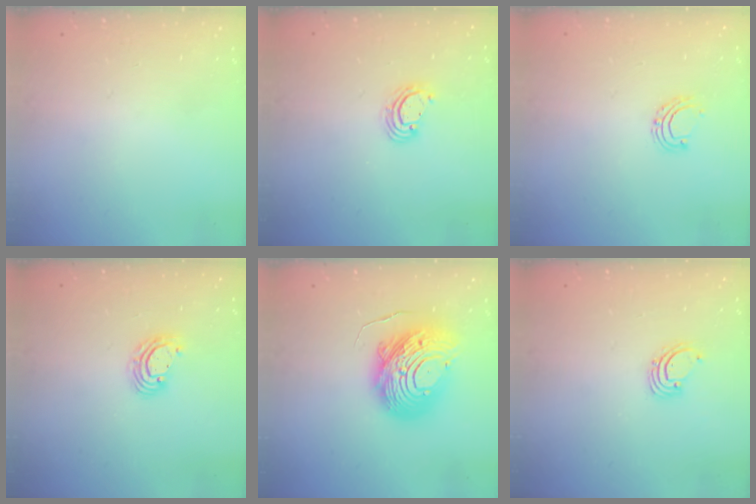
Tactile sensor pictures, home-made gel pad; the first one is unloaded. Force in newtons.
{"total": 3.7, "press": 3.7, "slide": 0.2}
{"total": 5.2, "press": 5.2, "slide": 0.6}
{"total": 5.1, "press": 5.1, "slide": 0.4}
{"total": 15.4, "press": 15.3, "slide": 1.4}
{"total": 1.6, "press": 1.6, "slide": 0.1}